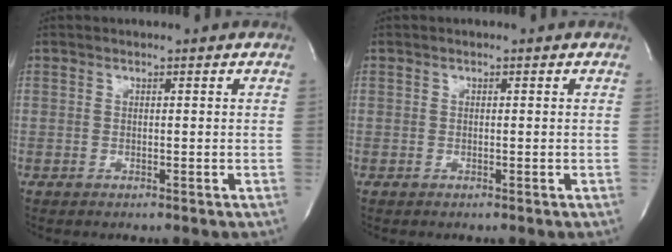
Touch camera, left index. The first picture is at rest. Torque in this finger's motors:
{"motor_torque": [-0.01, 0.01, -0.01, 0.00]}